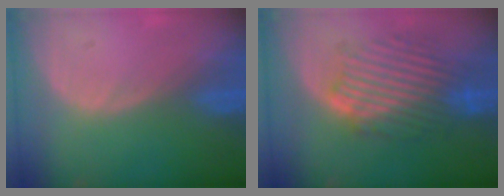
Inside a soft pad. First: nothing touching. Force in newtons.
{"total": 9.0, "press": 9.0, "slide": 1.2}